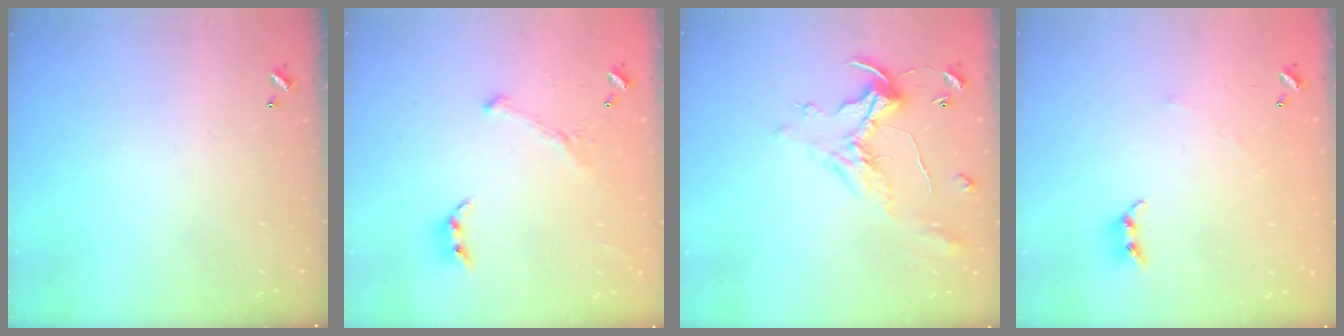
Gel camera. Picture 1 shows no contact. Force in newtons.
{"total": 2.0, "press": 2.0, "slide": 0.4}
{"total": 1.1, "press": 0.8, "slide": 0.9}
{"total": 4.8, "press": 4.8, "slide": 0.8}